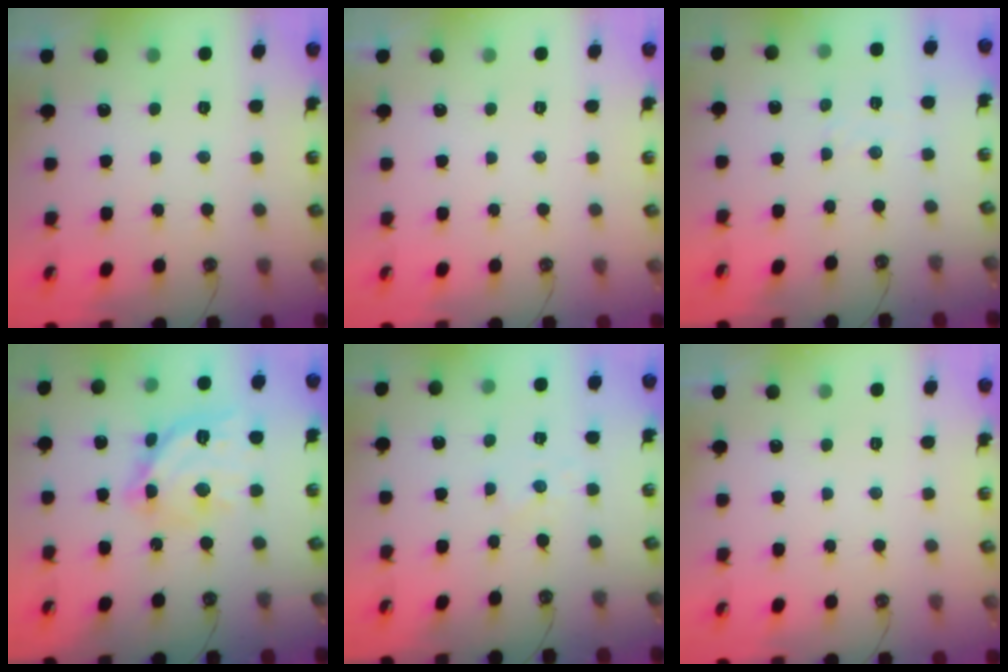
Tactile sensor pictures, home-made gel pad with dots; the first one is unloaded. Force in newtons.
{"total": 0.0}
{"total": 2.5, "press": 2.4, "slide": 0.4}
{"total": 14.3, "press": 14.2, "slide": 0.9}
{"total": 2.8, "press": 2.8, "slide": 0.3}
{"total": 0.0}